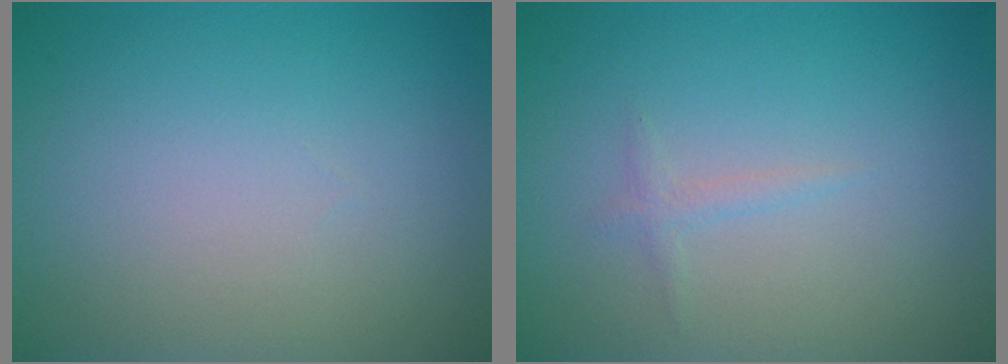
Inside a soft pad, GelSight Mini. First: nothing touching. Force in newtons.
{"total": 0.8, "press": 0.8, "slide": 0.0}